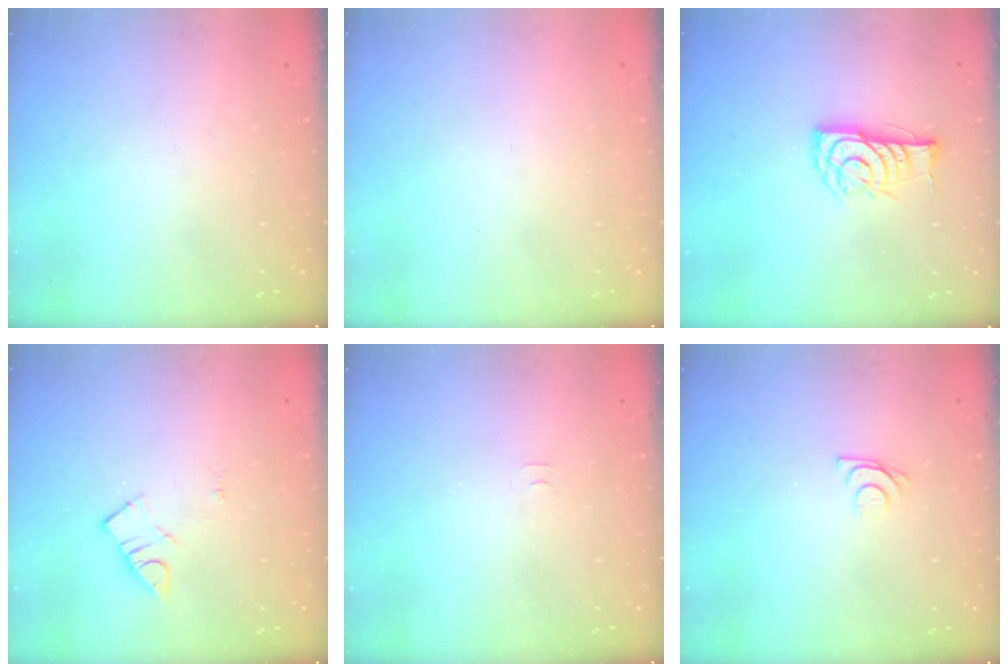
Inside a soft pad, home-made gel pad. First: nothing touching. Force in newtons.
{"total": 1.5, "press": 1.5, "slide": 0.1}
{"total": 11.8, "press": 11.8, "slide": 0.9}
{"total": 3.7, "press": 3.7, "slide": 0.5}
{"total": 3.9, "press": 3.9, "slide": 0.5}
{"total": 7.0, "press": 6.9, "slide": 0.6}